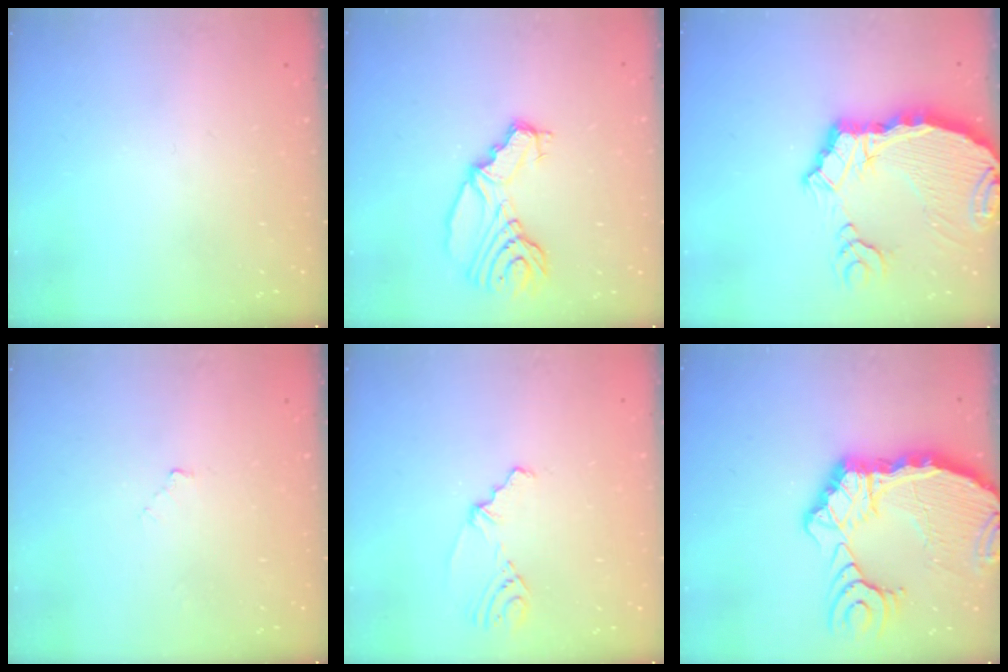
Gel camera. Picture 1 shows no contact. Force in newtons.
{"total": 12.7, "press": 12.5, "slide": 2.4}
{"total": 13.7, "press": 13.6, "slide": 1.8}
{"total": 2.8, "press": 2.8, "slide": 0.4}
{"total": 2.8, "press": 2.3, "slide": 1.5}
{"total": 15.6, "press": 15.5, "slide": 1.9}